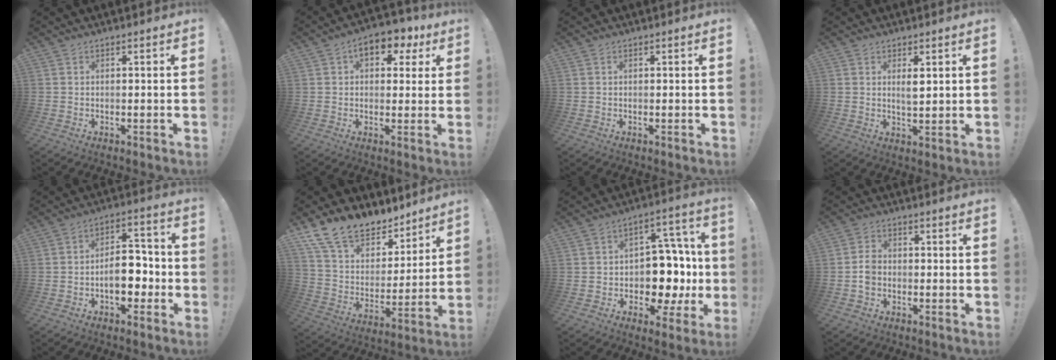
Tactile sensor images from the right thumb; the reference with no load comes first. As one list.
[{"total": 9.0, "force": [4.0, 5.2, 6.1], "torque": [-0.086, -0.014, 0.069]}, {"total": 0.0}, {"total": 3.5, "force": [1.4, 1.1, 3.0], "torque": [-0.044, -0.013, 0.020]}, {"total": 11.6, "force": [-2.9, 6.9, 8.9], "torque": [-0.139, 0.022, -0.049]}, {"total": 15.9, "force": [12.6, 7.7, 5.8], "torque": [-0.114, -0.089, 0.238]}, {"total": 13.6, "force": [-1.8, 10.1, 8.9], "torque": [-0.099, 0.013, -0.015]}, {"total": 4.7, "force": [-1.6, 3.4, 2.8], "torque": [-0.043, 0.013, -0.027]}]